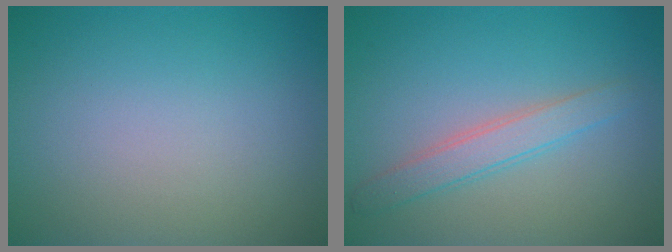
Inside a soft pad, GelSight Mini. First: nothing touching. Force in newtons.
{"total": 2.4, "press": 2.4, "slide": 0.2}